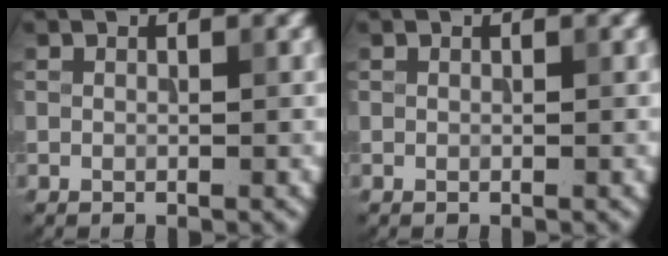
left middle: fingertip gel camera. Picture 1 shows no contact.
{"total": 0.0}